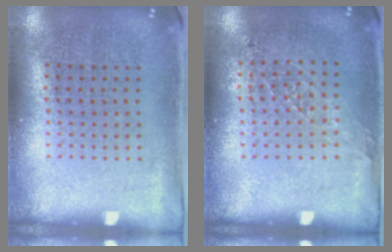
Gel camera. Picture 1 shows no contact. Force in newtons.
{"total": 0.9, "press": 0.8, "slide": 0.2}